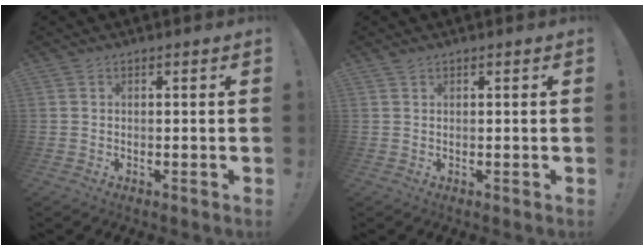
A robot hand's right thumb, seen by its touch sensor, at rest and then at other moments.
{"total": 0.7, "force": [0.6, 0.1, 0.3], "torque": [0.000, -0.003, 0.010]}